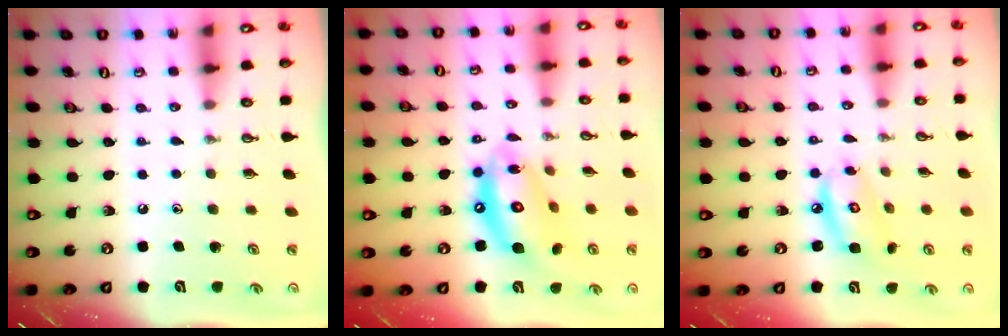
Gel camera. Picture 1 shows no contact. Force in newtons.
{"total": 15.9, "press": 15.8, "slide": 1.3}
{"total": 7.7, "press": 7.7, "slide": 0.6}